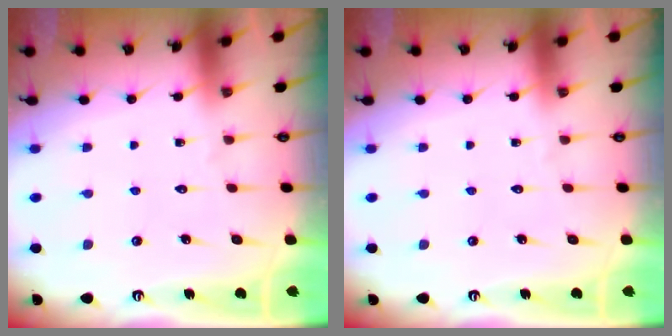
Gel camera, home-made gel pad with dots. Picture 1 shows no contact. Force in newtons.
{"total": 0.0}